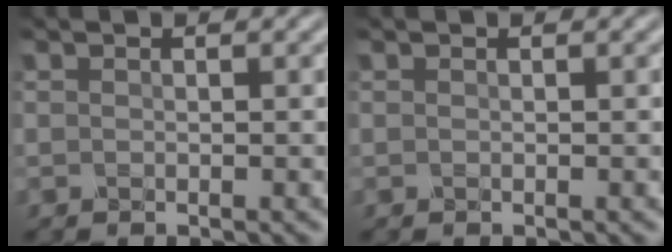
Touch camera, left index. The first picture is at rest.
{"total": 0.0}